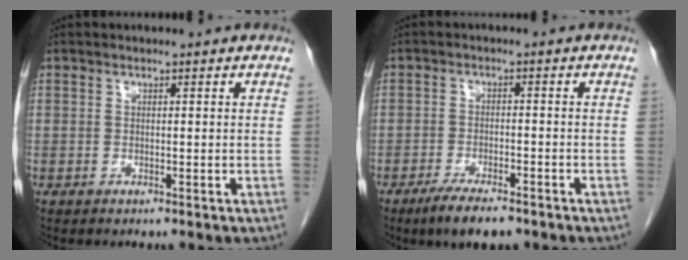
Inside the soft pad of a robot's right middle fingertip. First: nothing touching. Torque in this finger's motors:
{"motor_torque": [1.01, -0.80, 0.32, 0.04]}